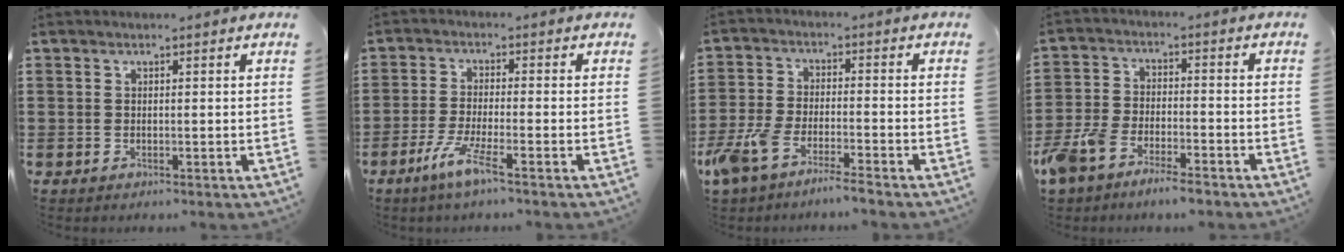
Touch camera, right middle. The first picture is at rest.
{"total": 5.5, "force": [-3.4, 0.4, 4.3], "torque": [-0.096, -0.012, -0.067]}
{"total": 6.0, "force": [-5.2, 0.6, 3.0], "torque": [-0.082, -0.011, -0.104]}
{"total": 6.3, "force": [-5.4, 1.5, 2.8], "torque": [-0.085, -0.005, -0.112]}